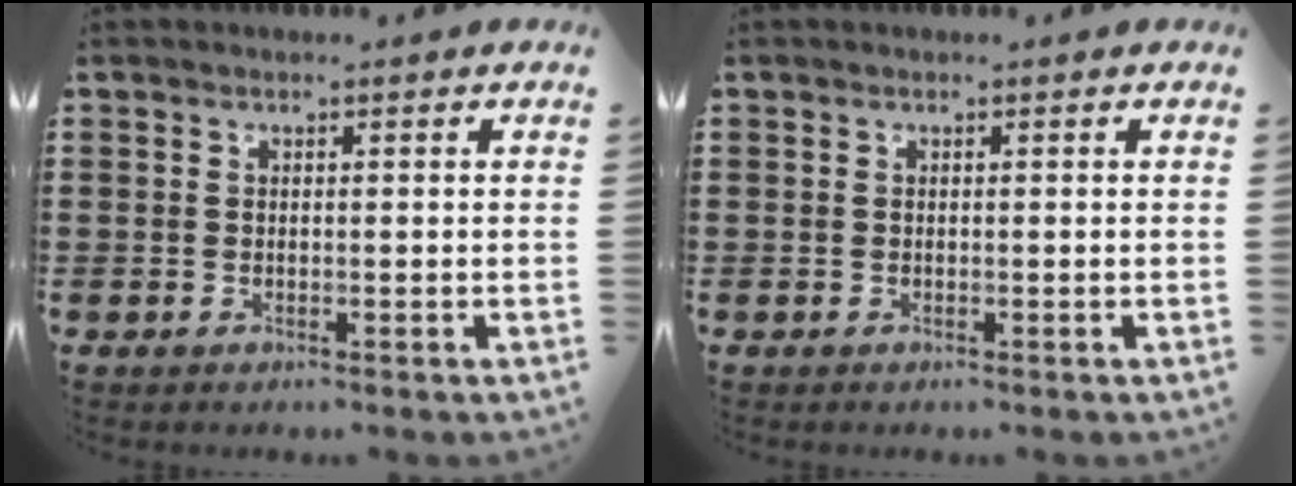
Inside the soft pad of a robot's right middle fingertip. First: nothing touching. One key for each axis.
{"total": 0.0}